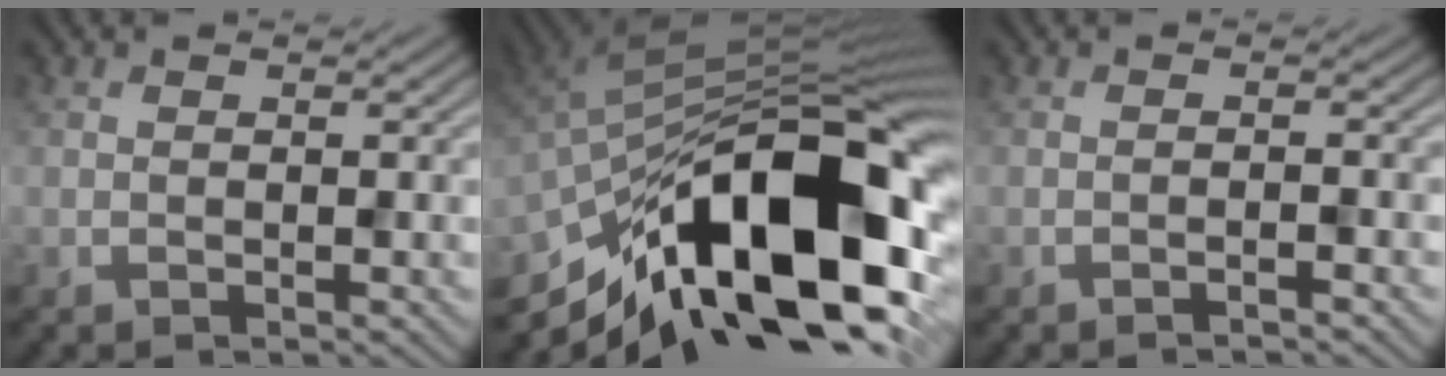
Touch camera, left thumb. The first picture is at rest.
{"total": 18.9, "force": [-8.0, 8.5, 14.8], "torque": [-0.238, -0.010, -0.142]}
{"total": 1.2, "force": [-0.9, 0.0, 0.8], "torque": [-0.009, 0.005, -0.023]}